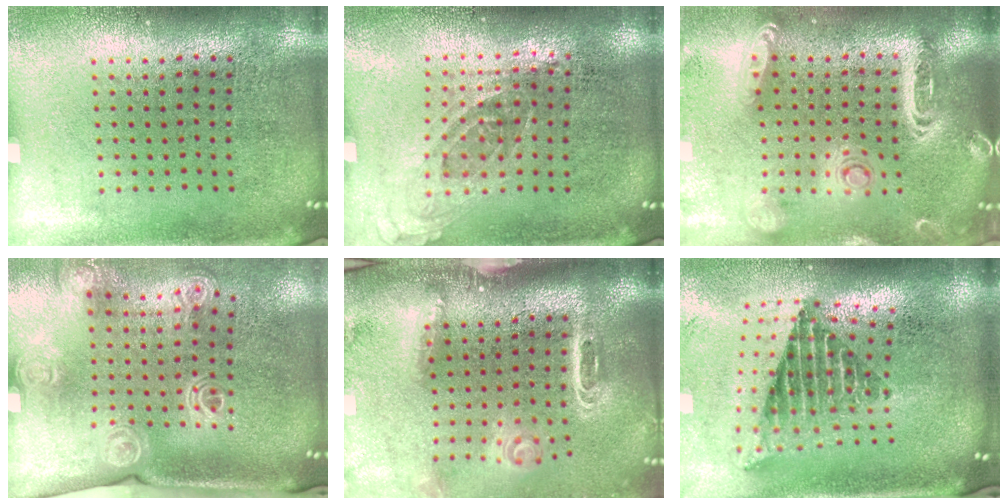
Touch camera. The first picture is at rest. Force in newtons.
{"total": 0.7, "press": 0.6, "slide": 0.3}
{"total": 2.7, "press": 2.3, "slide": 1.3}
{"total": 2.0, "press": 1.6, "slide": 1.3}
{"total": 3.0, "press": 2.0, "slide": 2.2}
{"total": 2.5, "press": 1.7, "slide": 1.9}